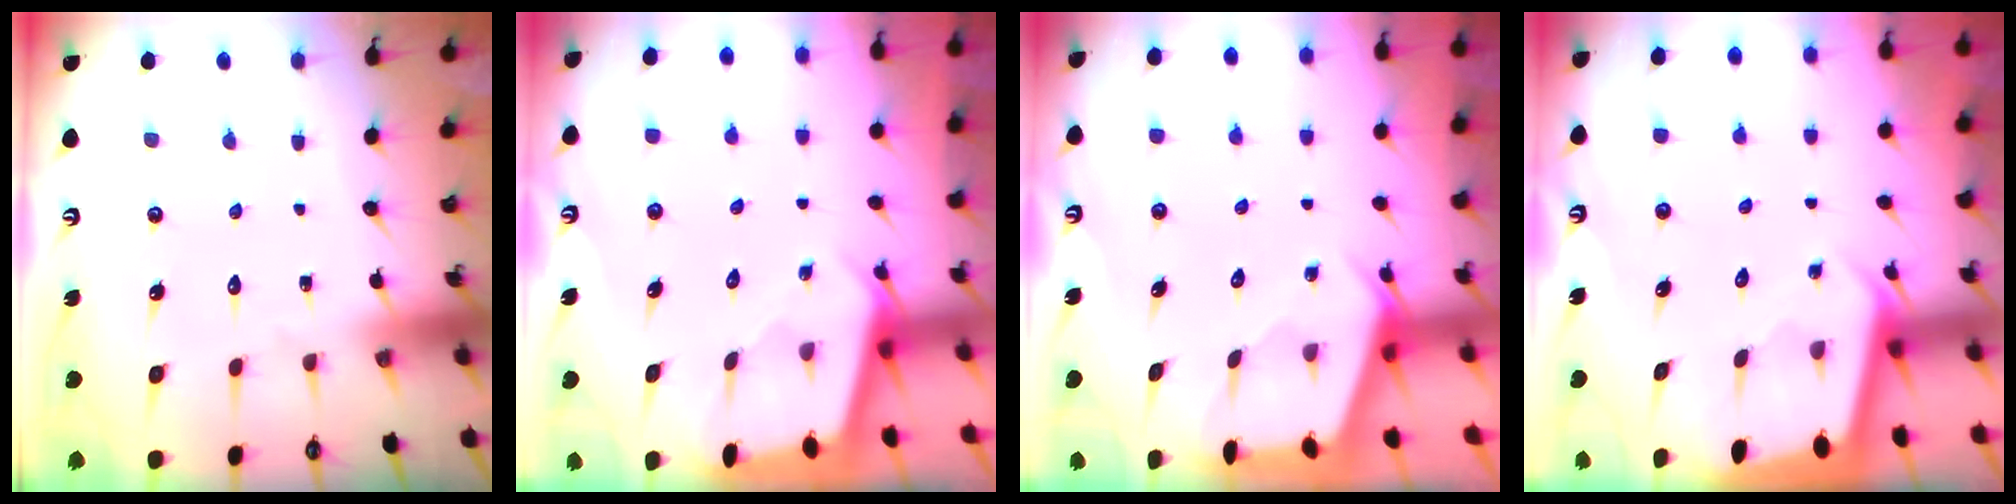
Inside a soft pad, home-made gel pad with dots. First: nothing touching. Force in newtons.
{"total": 1.8, "press": 1.8, "slide": 0.1}
{"total": 2.5, "press": 2.5, "slide": 0.3}
{"total": 1.9, "press": 1.9, "slide": 0.1}